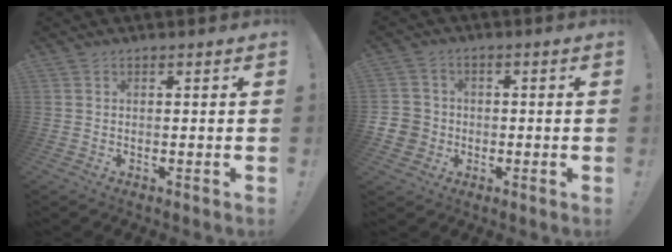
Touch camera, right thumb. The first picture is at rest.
{"total": 5.7, "force": [-1.4, 5.3, 1.7], "torque": [-0.037, 0.015, -0.025]}